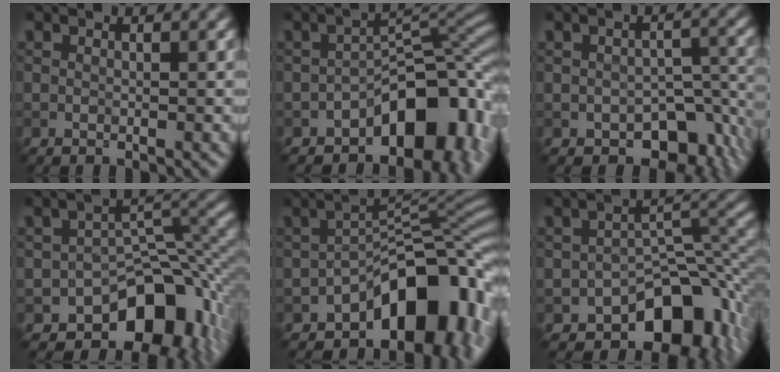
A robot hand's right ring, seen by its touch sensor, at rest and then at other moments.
{"total": 10.3, "force": [-4.6, 5.8, 7.2], "torque": [-0.074, 0.002, -0.074]}
{"total": 7.1, "force": [-3.6, 4.5, 4.2], "torque": [-0.039, -0.026, -0.039]}
{"total": 10.8, "force": [-6.0, 6.4, 6.4], "torque": [-0.065, -0.005, -0.095]}
{"total": 11.5, "force": [-5.2, 6.1, 8.3], "torque": [-0.091, 0.003, -0.082]}
{"total": 9.8, "force": [-5.8, 5.4, 5.8], "torque": [-0.054, -0.007, -0.096]}